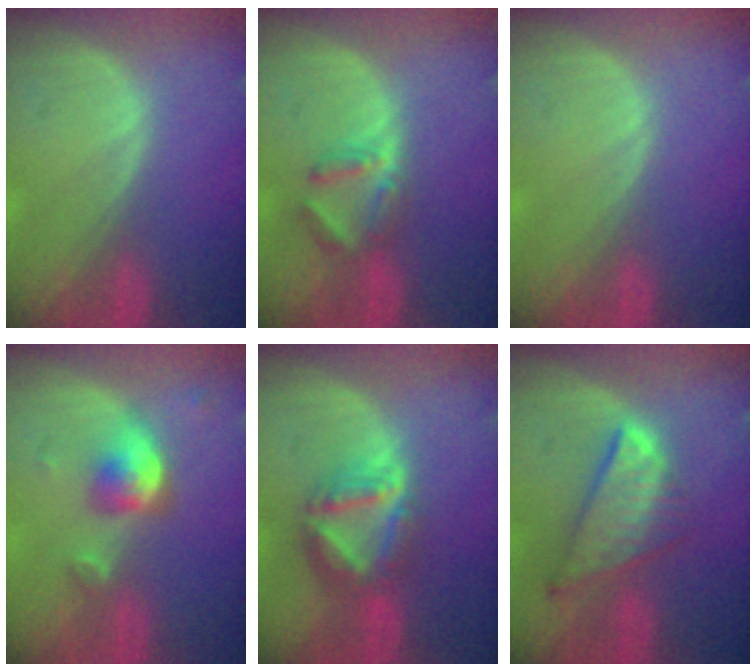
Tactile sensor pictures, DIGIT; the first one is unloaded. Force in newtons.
{"total": 4.1, "press": 3.9, "slide": 1.1}
{"total": 0.0}
{"total": 5.0, "press": 4.7, "slide": 1.6}
{"total": 7.7, "press": 6.8, "slide": 3.8}
{"total": 8.6, "press": 7.3, "slide": 4.4}